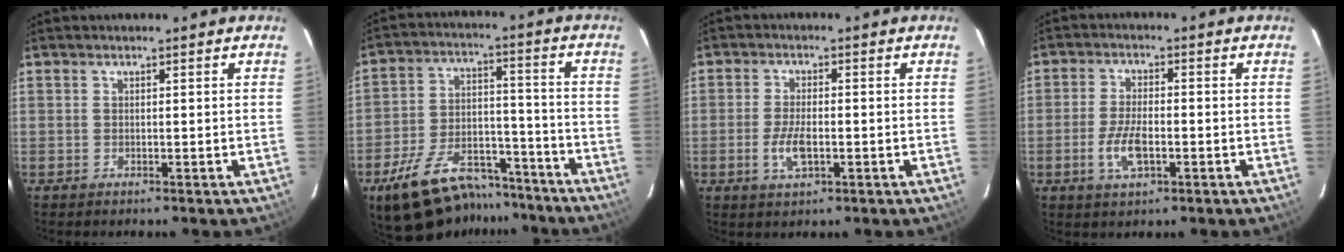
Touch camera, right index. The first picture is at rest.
{"total": 18.3, "force": [-13.9, 8.7, 8.2], "torque": [-0.172, 0.021, -0.203]}
{"total": 5.0, "force": [-1.5, 2.1, 4.3], "torque": [-0.092, -0.002, -0.027]}
{"total": 6.3, "force": [-2.2, 2.6, 5.3], "torque": [-0.113, -0.001, -0.040]}